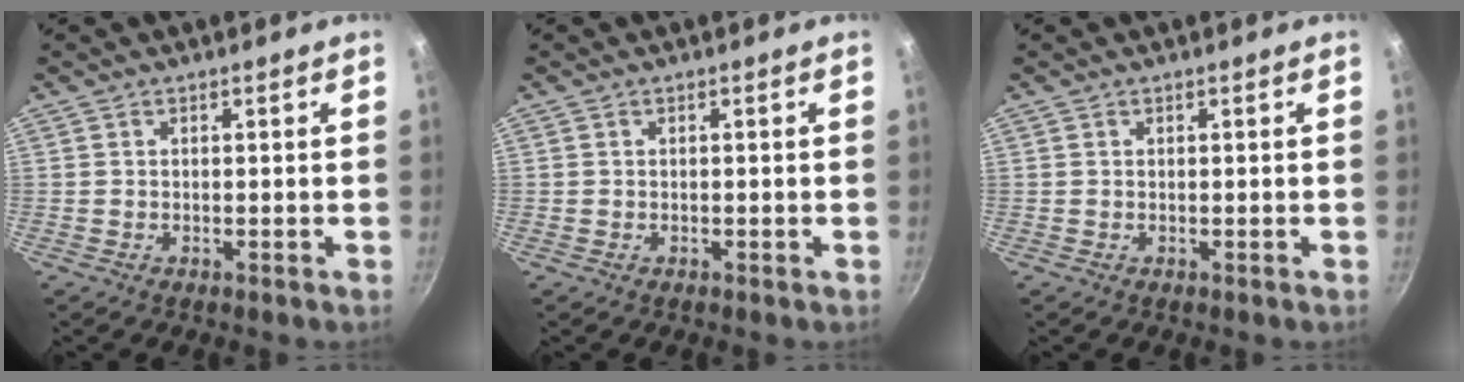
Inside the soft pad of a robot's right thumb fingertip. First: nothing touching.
{"total": 0.0}
{"total": 0.0}